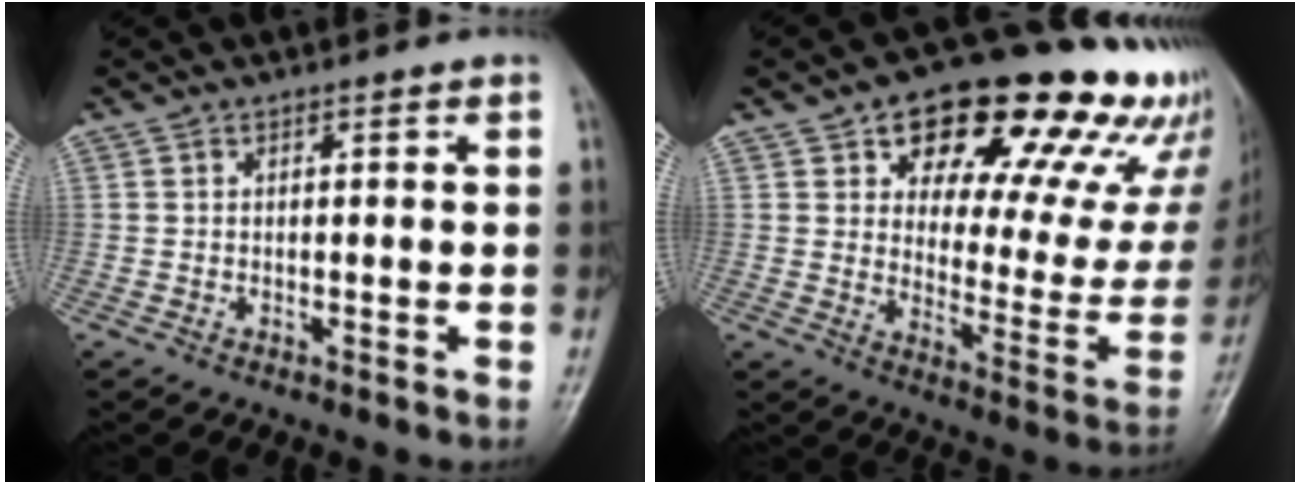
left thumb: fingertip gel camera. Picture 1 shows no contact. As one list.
[{"total": 27.0, "force": [17.3, 11.9, 17.0], "torque": [-0.182, -0.057, 0.230]}]